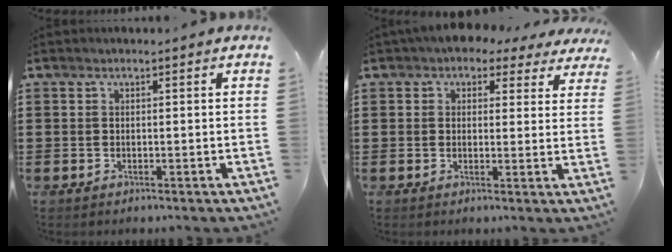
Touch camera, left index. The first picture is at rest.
{"total": 3.4, "force": [2.5, 1.9, 1.3], "torque": [-0.030, -0.002, 0.043]}